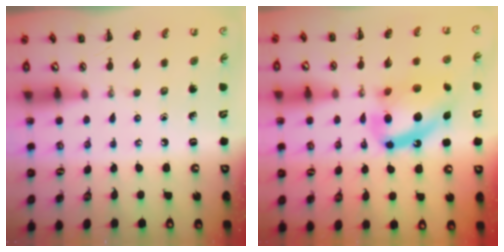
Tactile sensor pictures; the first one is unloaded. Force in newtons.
{"total": 15.1, "press": 14.7, "slide": 3.7}